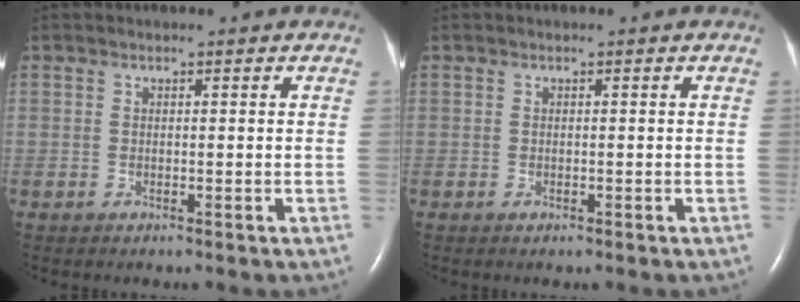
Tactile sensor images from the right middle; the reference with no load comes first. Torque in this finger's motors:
{"motor_torque": [-0.18, 0.08, 0.01, 0.01]}